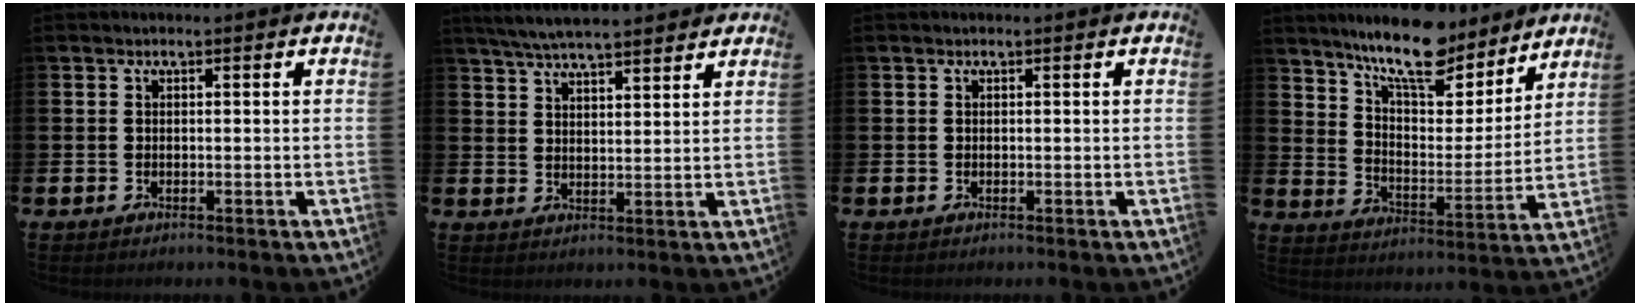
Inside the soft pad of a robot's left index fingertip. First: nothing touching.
{"total": 5.9, "force": [5.6, 0.6, 1.7], "torque": [-0.045, -0.021, 0.102]}
{"total": 0.0}
{"total": 12.0, "force": [10.4, 3.4, 4.8], "torque": [-0.116, -0.062, 0.183]}